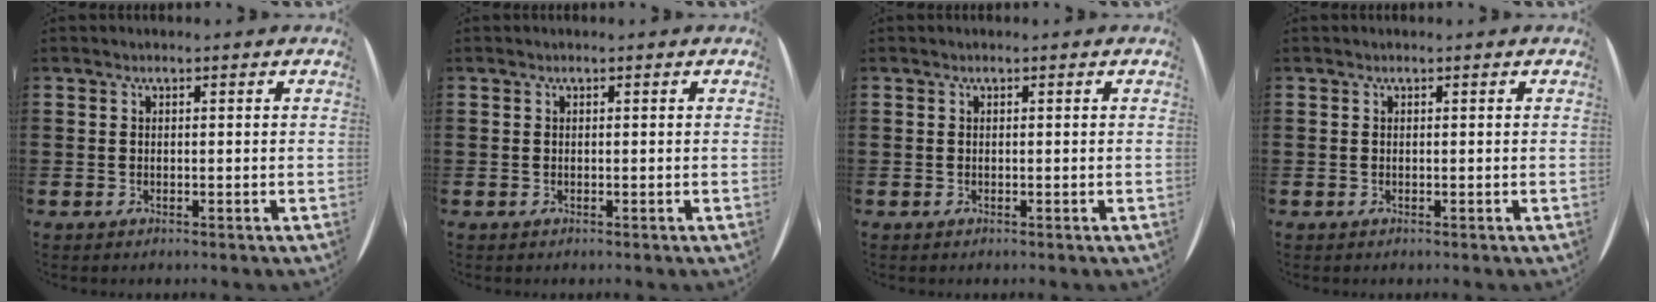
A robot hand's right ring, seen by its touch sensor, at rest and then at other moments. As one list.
[{"total": 0.0}, {"total": 0.0}, {"total": 0.0}]